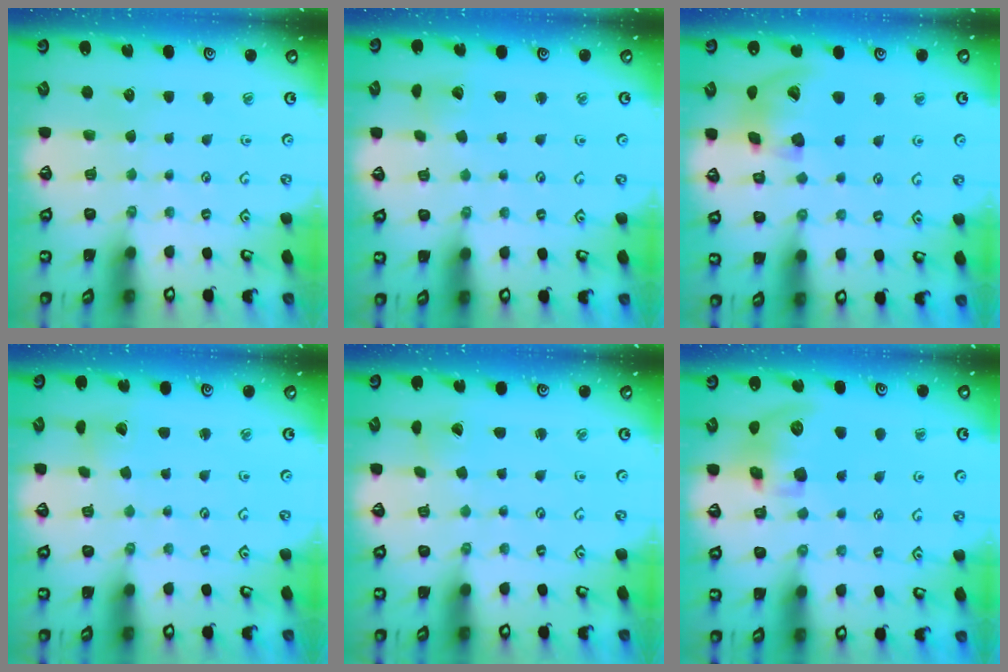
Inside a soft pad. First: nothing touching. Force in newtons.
{"total": 2.4, "press": 2.4, "slide": 0.3}
{"total": 15.8, "press": 15.6, "slide": 2.4}
{"total": 2.3, "press": 2.3, "slide": 0.3}
{"total": 0.6, "press": 0.6, "slide": 0.0}
{"total": 11.9, "press": 11.7, "slide": 2.1}